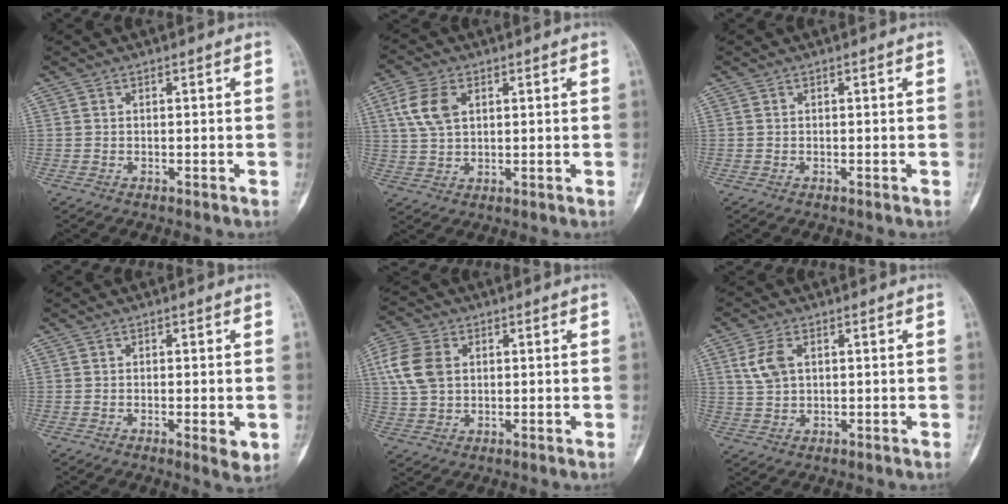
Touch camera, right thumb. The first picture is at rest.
{"total": 7.4, "force": [2.4, 4.5, 5.3], "torque": [-0.109, 0.003, 0.050]}
{"total": 0.0}
{"total": 3.7, "force": [-0.8, 1.1, 3.4], "torque": [-0.045, -0.009, -0.011]}
{"total": 9.0, "force": [1.9, 6.4, 6.0], "torque": [-0.126, 0.007, 0.037]}
{"total": 5.2, "force": [1.6, 3.1, 3.9], "torque": [-0.081, 0.004, 0.035]}